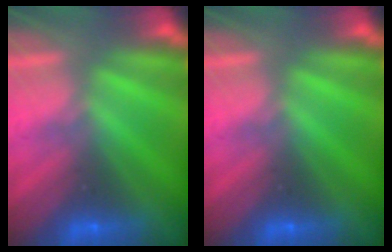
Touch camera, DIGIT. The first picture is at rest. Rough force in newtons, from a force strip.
{"total": 0.0}